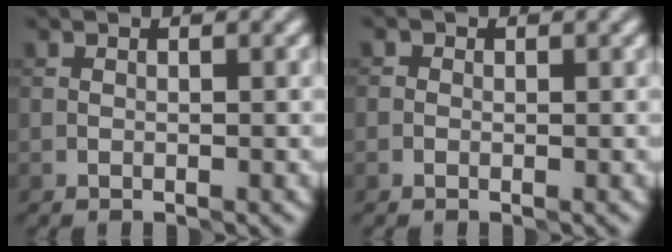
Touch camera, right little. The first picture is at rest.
{"total": 0.6, "force": [0.1, 0.5, 0.2], "torque": [-0.001, -0.003, -0.008]}